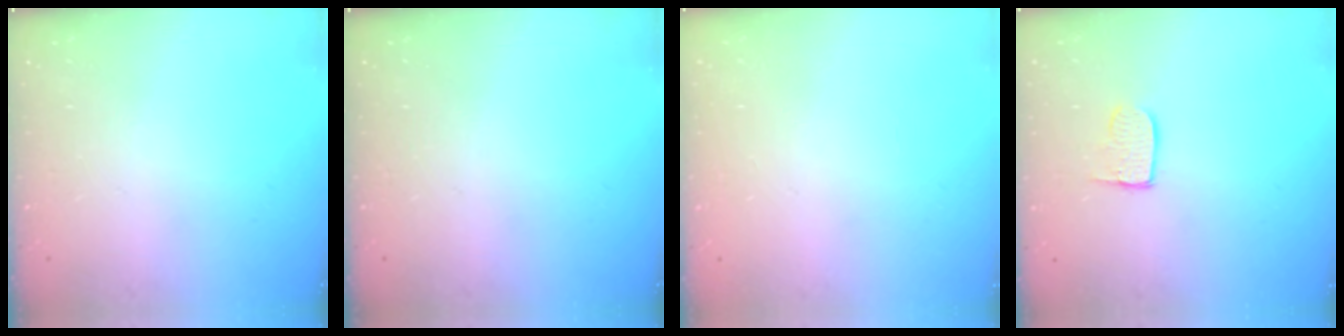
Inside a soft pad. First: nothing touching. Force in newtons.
{"total": 0.0}
{"total": 0.0}
{"total": 6.7, "press": 6.7, "slide": 0.2}